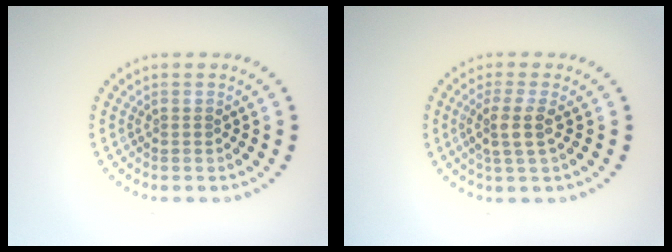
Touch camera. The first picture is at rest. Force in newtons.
{"total": 2.4, "press": 2.0, "slide": 1.4}